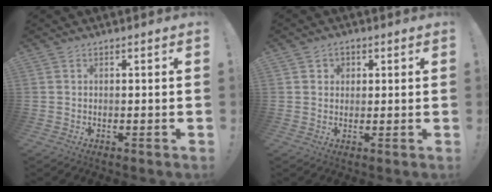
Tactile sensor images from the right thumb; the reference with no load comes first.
{"total": 2.5, "force": [0.7, 2.4, 0.5], "torque": [-0.001, -0.003, 0.012]}